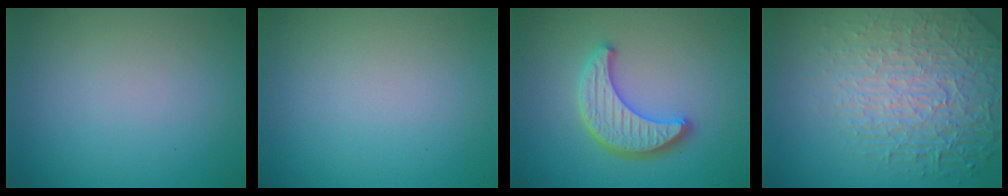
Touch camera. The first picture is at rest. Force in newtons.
{"total": 0.0}
{"total": 4.2, "press": 3.9, "slide": 1.5}
{"total": 8.4, "press": 5.7, "slide": 6.2}